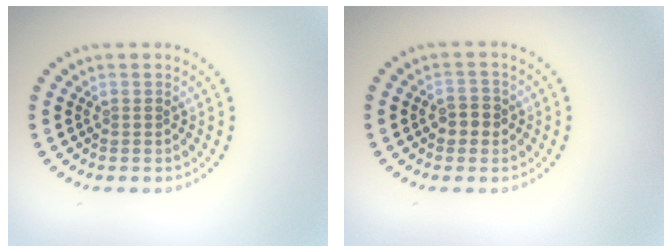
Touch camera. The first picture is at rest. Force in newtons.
{"total": 1.9, "press": 1.9, "slide": 0.4}